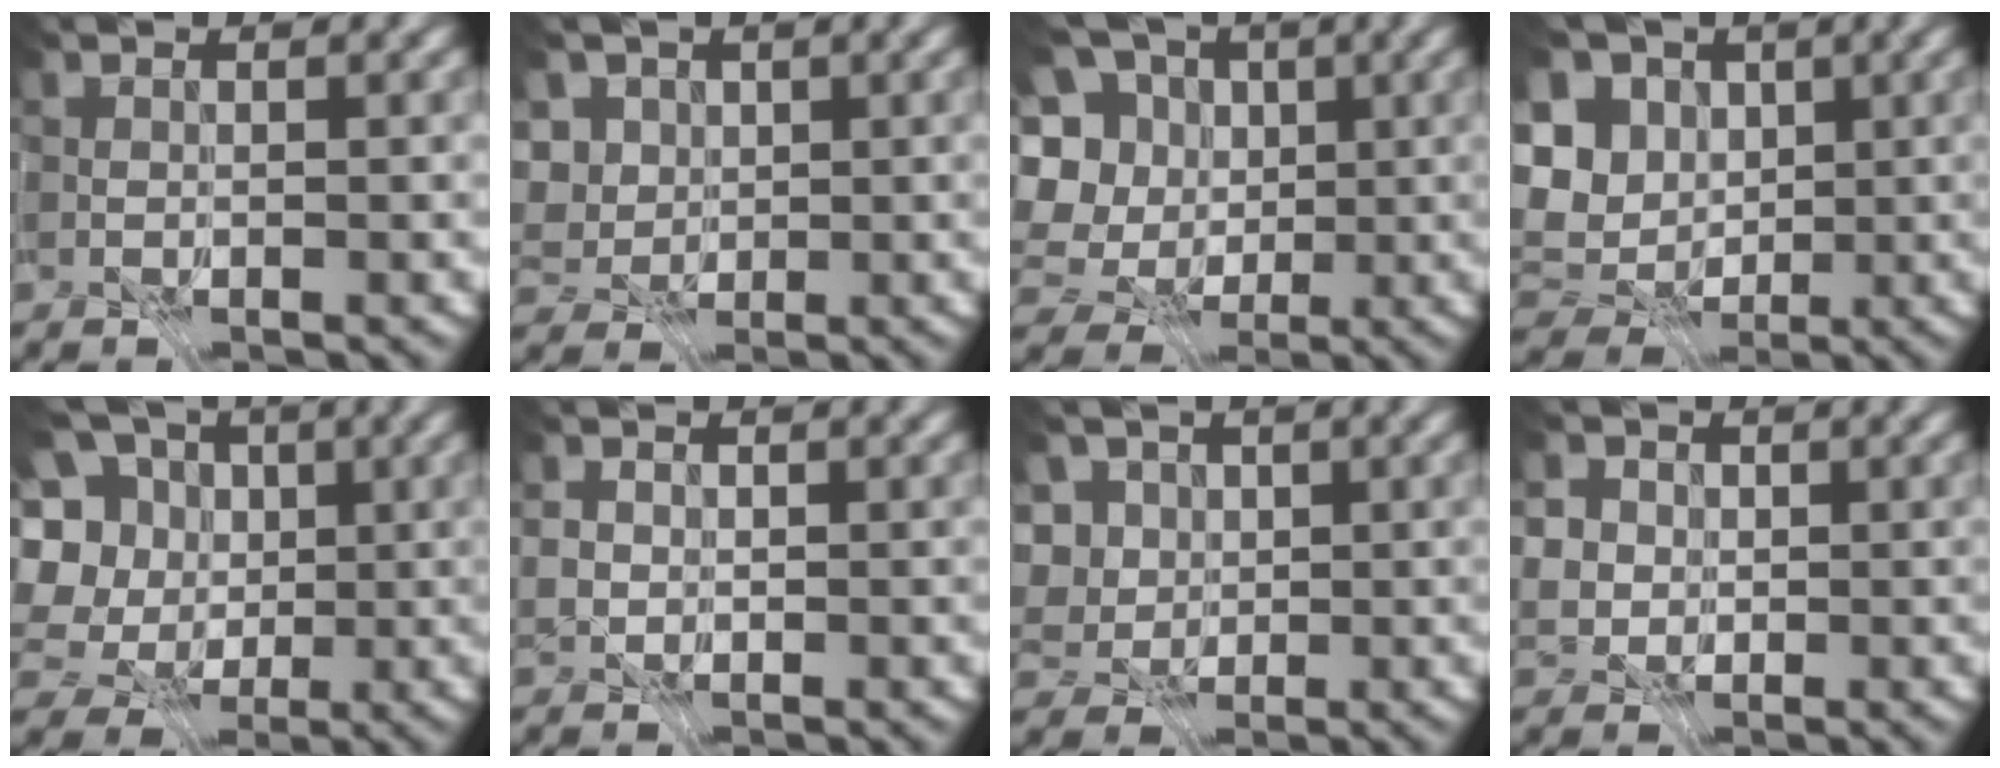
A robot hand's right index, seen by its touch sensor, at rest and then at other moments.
{"total": 3.7, "force": [0.9, 2.8, 2.3], "torque": [-0.049, 0.005, -0.004]}
{"total": 7.8, "force": [-2.4, 6.4, 3.7], "torque": [-0.099, 0.001, -0.038]}
{"total": 7.7, "force": [-0.4, 6.2, 4.6], "torque": [-0.085, -0.009, -0.004]}
{"total": 7.1, "force": [-1.1, 6.1, 3.6], "torque": [-0.094, 0.002, -0.020]}
{"total": 1.4, "force": [0.8, 1.1, 0.4], "torque": [0.001, 0.001, 0.008]}
{"total": 4.3, "force": [1.1, 3.3, 2.6], "torque": [-0.051, 0.007, -0.007]}
{"total": 5.5, "force": [3.0, 3.9, 2.3], "torque": [-0.033, 0.001, 0.035]}